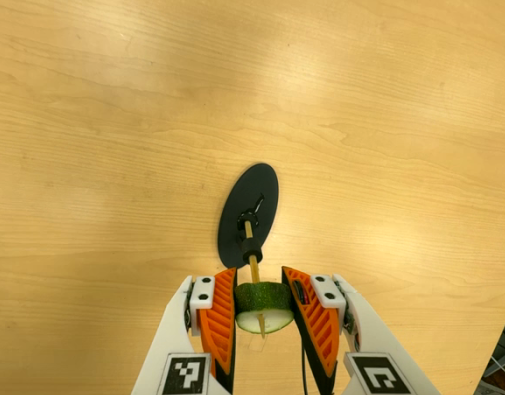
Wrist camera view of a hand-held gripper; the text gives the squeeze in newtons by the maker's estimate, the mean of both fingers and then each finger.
{"total": 9.8, "left": 10.5, "right": 9.1}